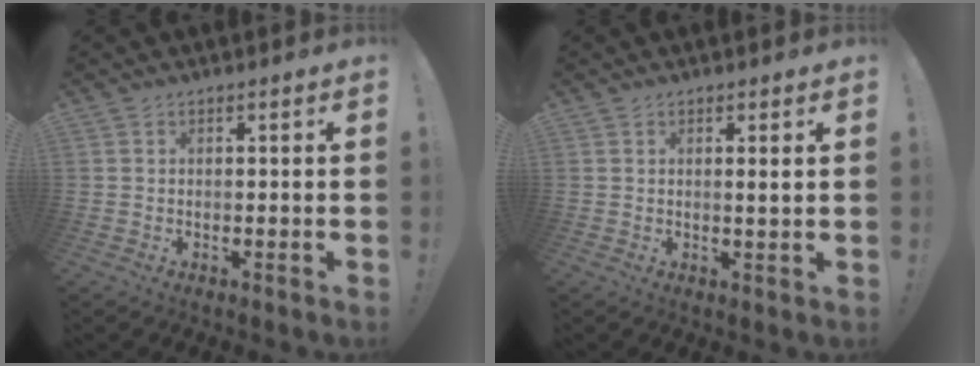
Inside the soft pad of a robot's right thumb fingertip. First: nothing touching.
{"total": 1.9, "force": [0.9, -0.3, 1.6], "torque": [-0.018, -0.010, 0.011]}